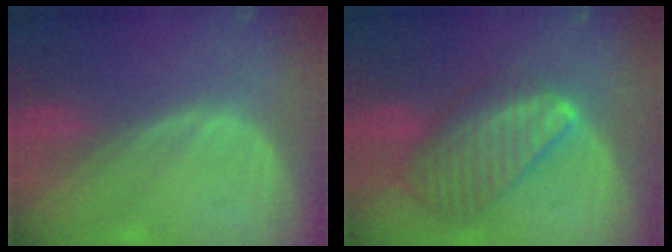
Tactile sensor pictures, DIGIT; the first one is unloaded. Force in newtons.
{"total": 9.6, "press": 8.4, "slide": 4.7}